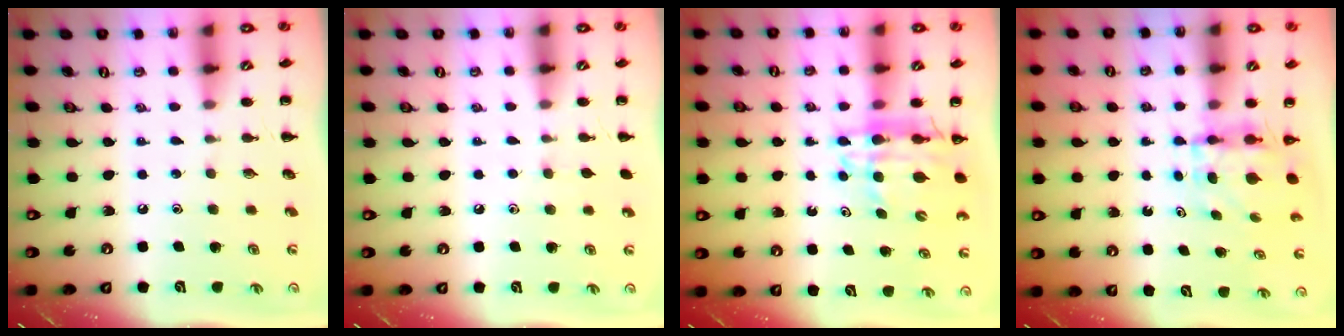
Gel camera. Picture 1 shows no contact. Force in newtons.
{"total": 2.5, "press": 2.2, "slide": 1.2}
{"total": 12.2, "press": 11.5, "slide": 4.2}
{"total": 3.9, "press": 3.8, "slide": 0.3}